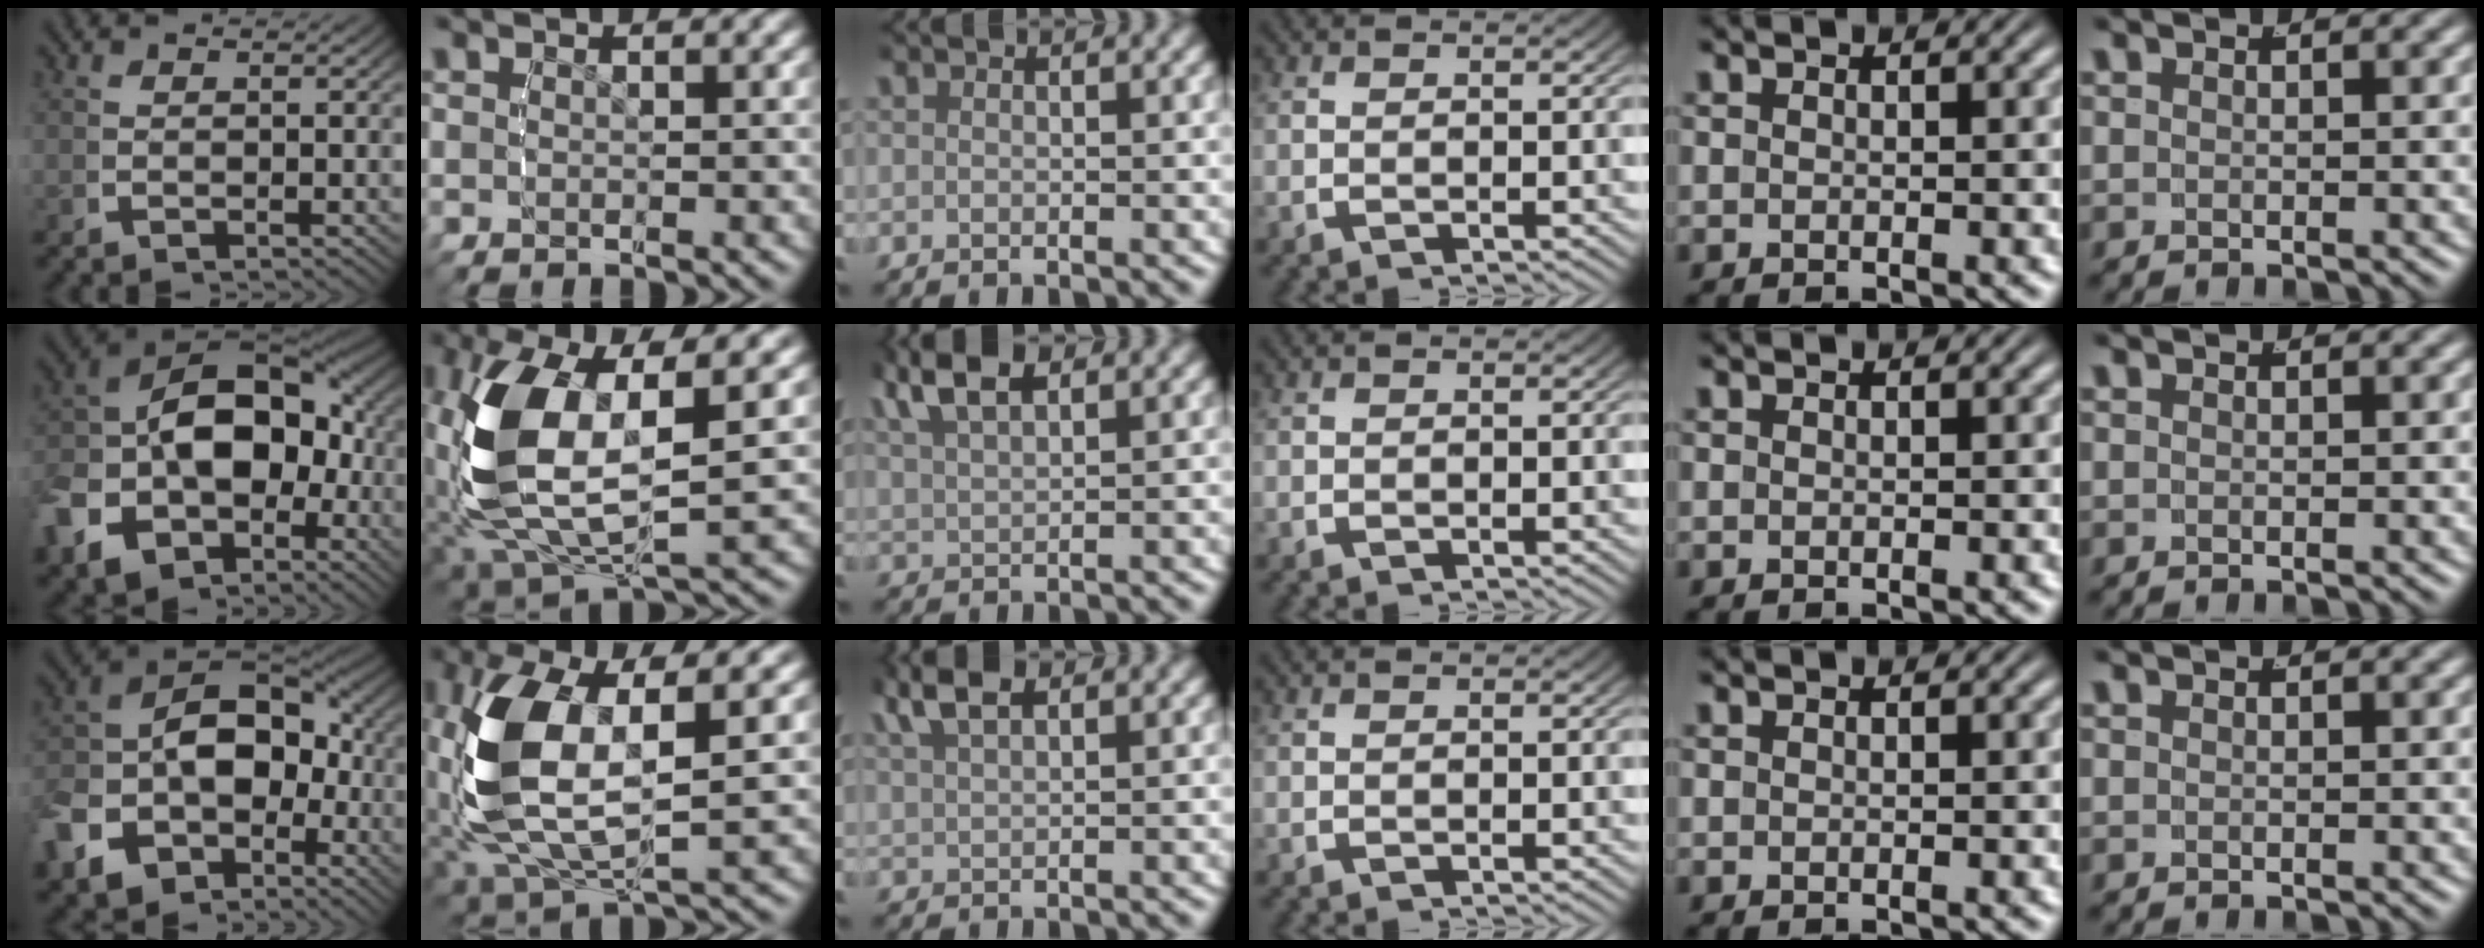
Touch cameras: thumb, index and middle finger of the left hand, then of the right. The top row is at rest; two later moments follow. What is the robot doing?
{"motion": "lift_and_place", "object": "pen"}